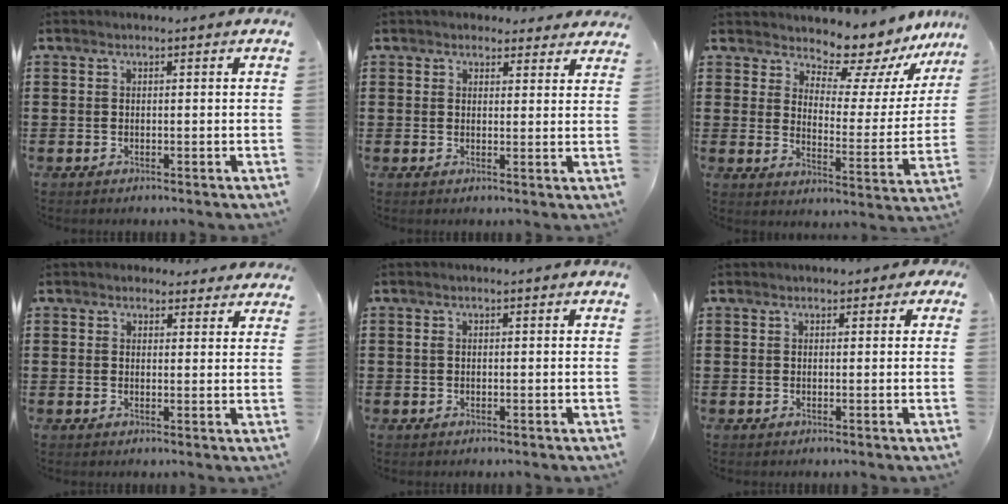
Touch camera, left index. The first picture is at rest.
{"total": 2.6, "force": [2.4, 1.0, 0.2], "torque": [-0.004, -0.005, 0.043]}
{"total": 8.0, "force": [7.6, 1.8, 1.7], "torque": [-0.040, -0.071, 0.130]}
{"total": 2.4, "force": [2.2, 1.0, 0.2], "torque": [-0.003, -0.003, 0.039]}
{"total": 0.7, "force": [0.1, 0.3, 0.7], "torque": [-0.013, 0.003, 0.000]}
{"total": 1.0, "force": [0.5, 0.8, 0.3], "torque": [-0.002, 0.004, 0.006]}